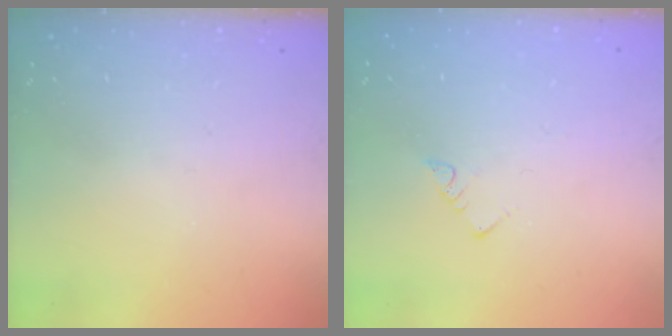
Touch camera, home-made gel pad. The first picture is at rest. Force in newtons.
{"total": 3.0, "press": 3.0, "slide": 0.2}